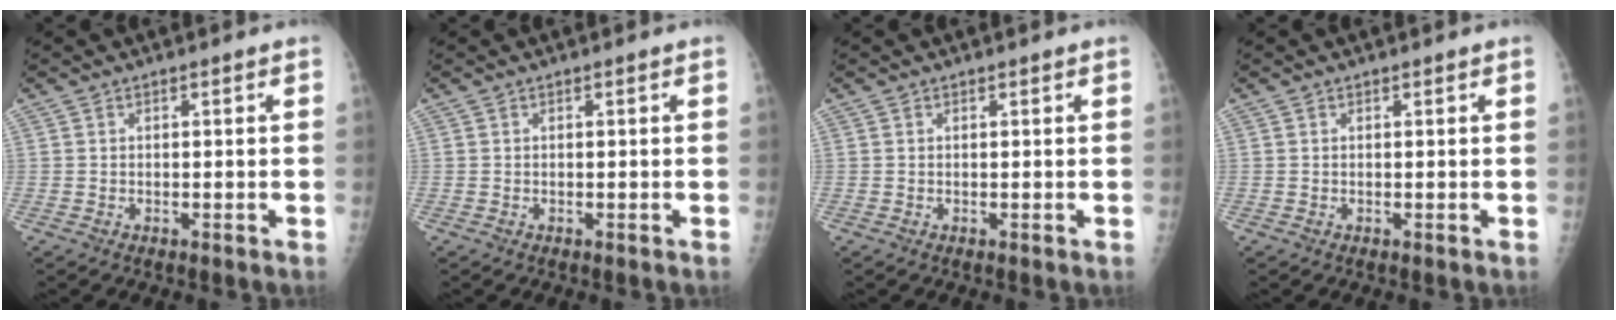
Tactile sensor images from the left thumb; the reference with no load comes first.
{"total": 0.0}
{"total": 0.0}
{"total": 0.0}